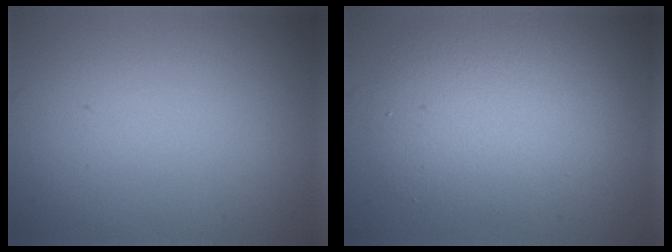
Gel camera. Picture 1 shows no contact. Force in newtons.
{"total": 5.6, "press": 5.6, "slide": 0.3}